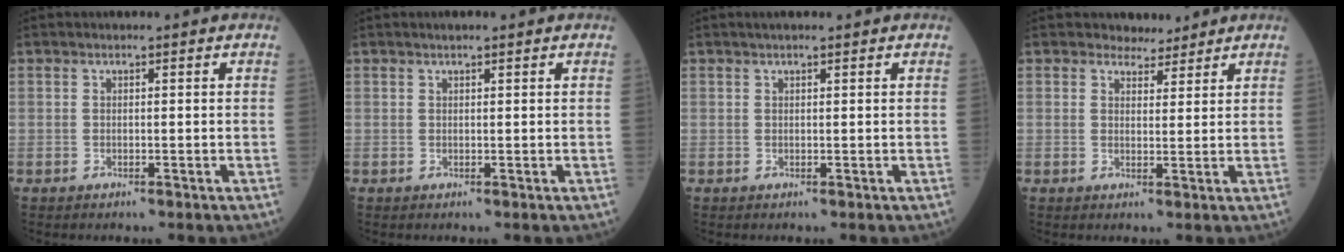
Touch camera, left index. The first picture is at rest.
{"total": 1.4, "force": [1.1, 0.2, 0.9], "torque": [-0.016, 0.009, 0.017]}
{"total": 2.2, "force": [1.7, 0.2, 1.3], "torque": [-0.018, 0.017, 0.025]}
{"total": 3.1, "force": [2.8, 1.2, 0.2], "torque": [-0.001, 0.002, 0.042]}